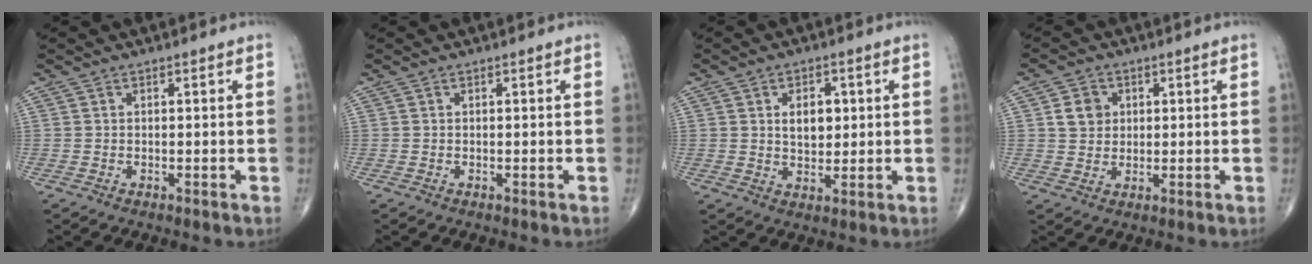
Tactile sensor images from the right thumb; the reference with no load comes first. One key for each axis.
{"total": 0.0}
{"total": 5.6, "fx": 1.2, "fy": 3.7, "fz": 4.1, "tx": -0.039, "ty": -0.006, "tz": 0.021}
{"total": 4.8, "fx": 1.3, "fy": 4.1, "fz": 2.1, "tx": -0.015, "ty": -0.003, "tz": 0.021}